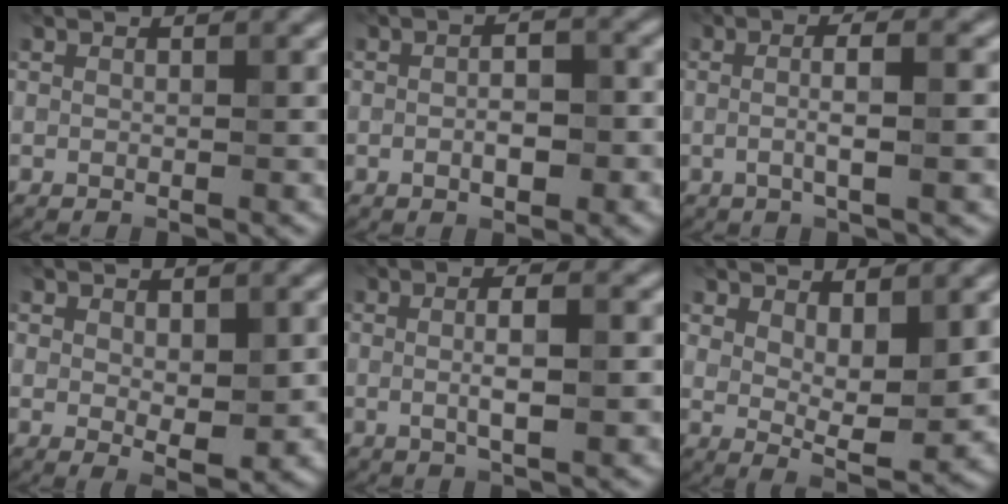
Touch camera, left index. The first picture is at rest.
{"total": 3.7, "force": [-0.7, 1.6, 3.2], "torque": [-0.049, 0.000, -0.010]}
{"total": 4.6, "force": [-0.1, 1.2, 4.5], "torque": [-0.071, 0.003, -0.004]}
{"total": 3.5, "force": [0.2, 1.8, 3.0], "torque": [-0.045, -0.008, 0.012]}
{"total": 4.2, "force": [0.0, 1.0, 4.0], "torque": [-0.066, 0.002, 0.001]}
{"total": 4.8, "force": [1.5, 2.0, 4.0], "torque": [-0.068, -0.015, 0.034]}